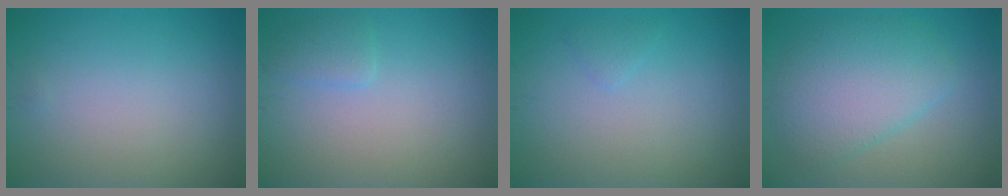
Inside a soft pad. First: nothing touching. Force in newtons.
{"total": 1.4, "press": 1.4, "slide": 0.1}
{"total": 0.7, "press": 0.7, "slide": 0.0}
{"total": 5.3, "press": 5.3, "slide": 0.0}